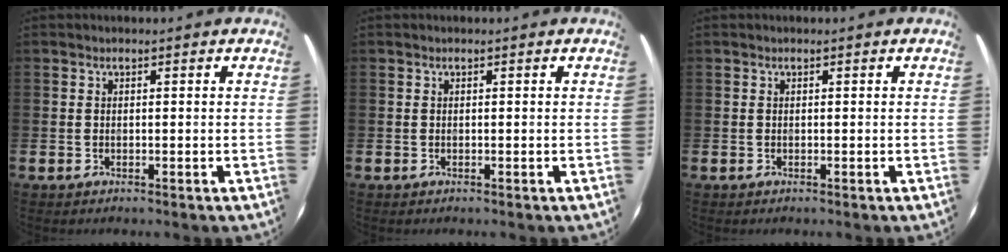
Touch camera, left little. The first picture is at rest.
{"total": 0.0}
{"total": 0.0}